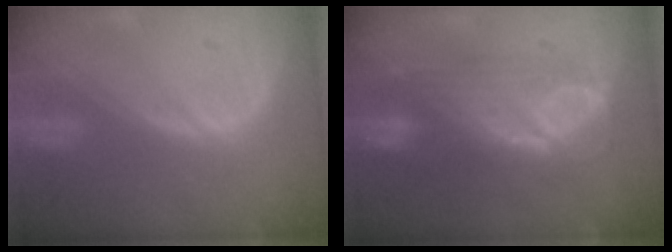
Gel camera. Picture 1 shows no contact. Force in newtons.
{"total": 7.7, "press": 7.4, "slide": 2.2}